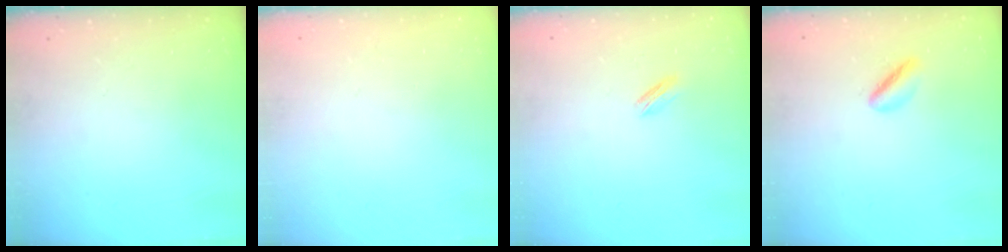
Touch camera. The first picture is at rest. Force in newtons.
{"total": 2.0, "press": 2.0, "slide": 0.1}
{"total": 2.2, "press": 2.2, "slide": 0.5}
{"total": 3.6, "press": 3.3, "slide": 1.4}